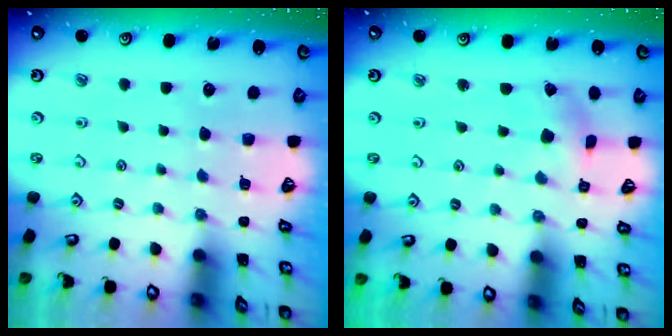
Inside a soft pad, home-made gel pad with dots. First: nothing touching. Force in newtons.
{"total": 1.1, "press": 1.1, "slide": 0.3}